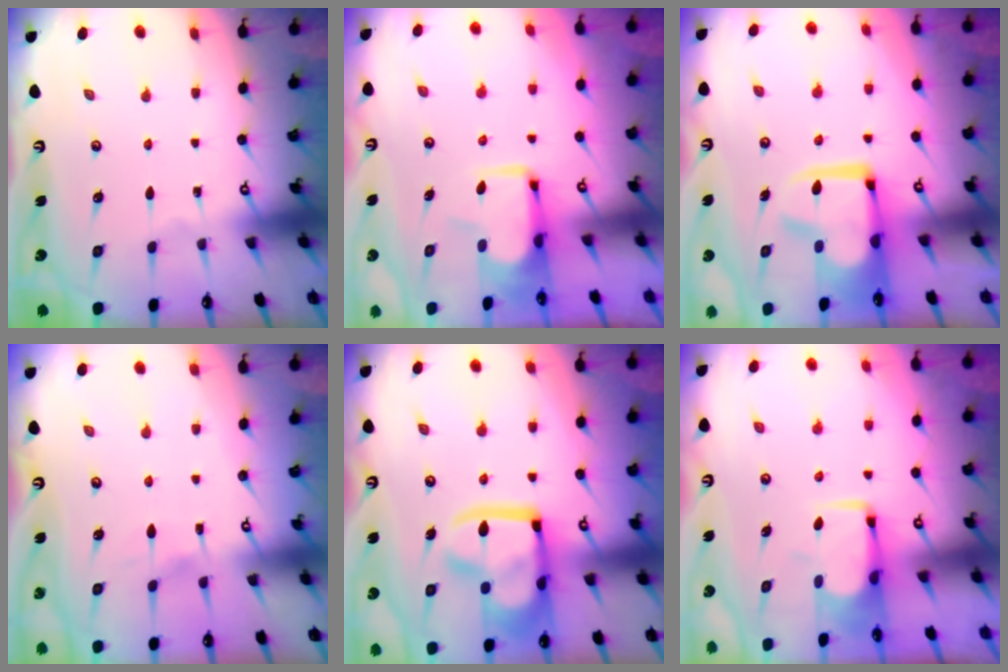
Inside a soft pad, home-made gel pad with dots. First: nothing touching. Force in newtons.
{"total": 5.9, "press": 5.9, "slide": 0.8}
{"total": 10.6, "press": 10.5, "slide": 1.2}
{"total": 3.2, "press": 3.2, "slide": 0.4}
{"total": 20.0, "press": 19.9, "slide": 2.2}
{"total": 3.9, "press": 3.9, "slide": 0.7}